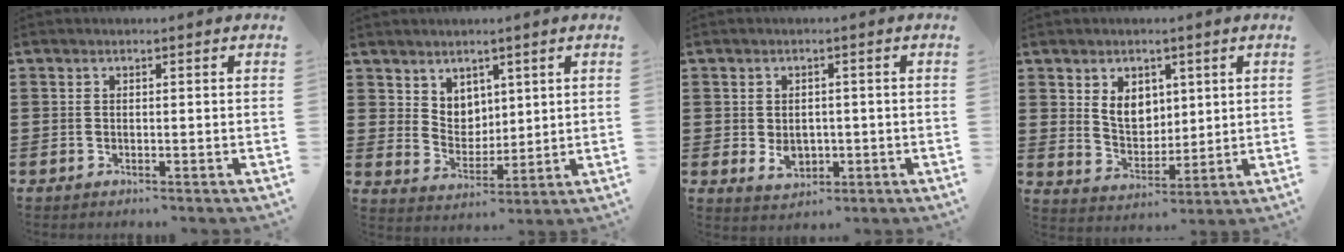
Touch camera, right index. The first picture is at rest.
{"total": 5.1, "force": [3.6, 3.5, 0.3], "torque": [-0.027, -0.004, 0.068]}
{"total": 3.3, "force": [-0.4, 2.5, 2.1], "torque": [-0.037, 0.001, -0.010]}
{"total": 5.8, "force": [2.1, 4.4, 3.1], "torque": [-0.060, 0.006, 0.036]}